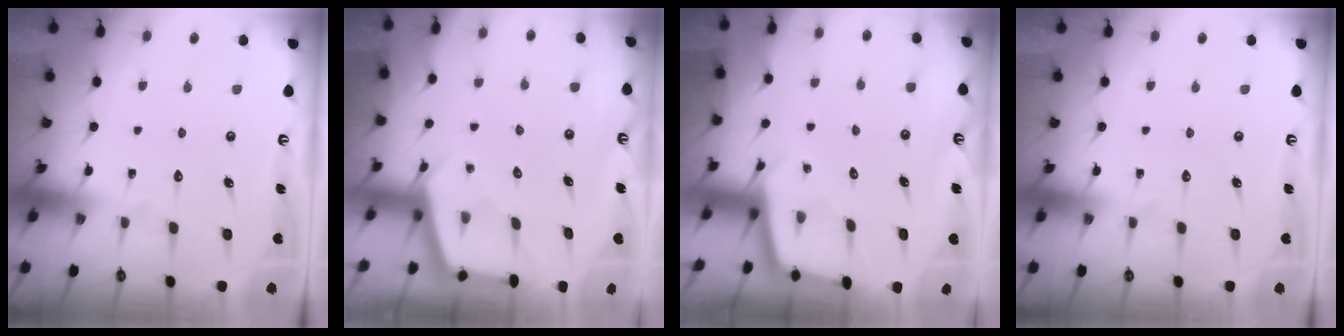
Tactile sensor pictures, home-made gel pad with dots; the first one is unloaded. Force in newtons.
{"total": 2.6, "press": 2.6, "slide": 0.4}
{"total": 2.1, "press": 2.1, "slide": 0.2}
{"total": 0.0}